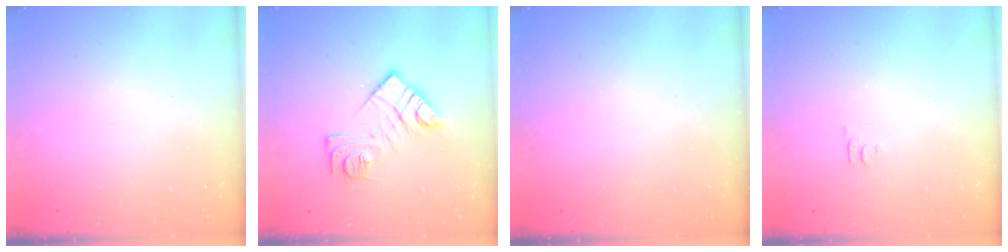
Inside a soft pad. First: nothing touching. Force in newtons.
{"total": 12.6, "press": 12.6, "slide": 0.8}
{"total": 2.8, "press": 2.8, "slide": 0.4}
{"total": 4.6, "press": 4.5, "slide": 0.7}